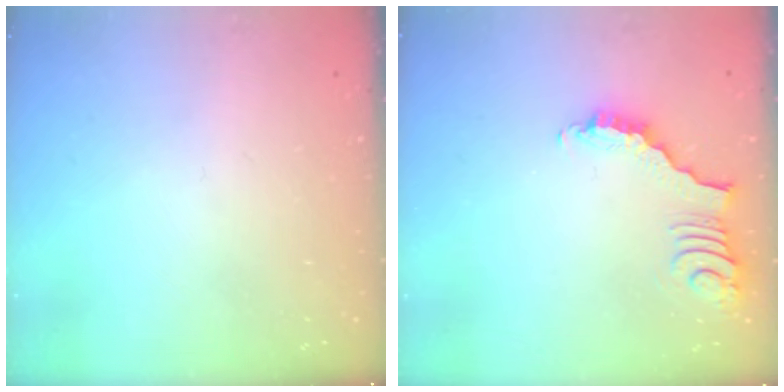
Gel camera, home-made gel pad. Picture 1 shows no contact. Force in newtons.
{"total": 3.5, "press": 3.5, "slide": 0.4}